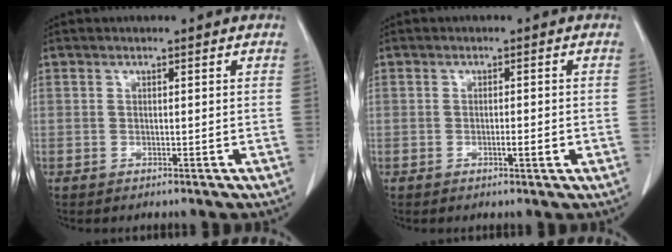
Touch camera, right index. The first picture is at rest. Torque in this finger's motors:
{"motor_torque": [0.40, -0.28, 0.08, 0.03]}